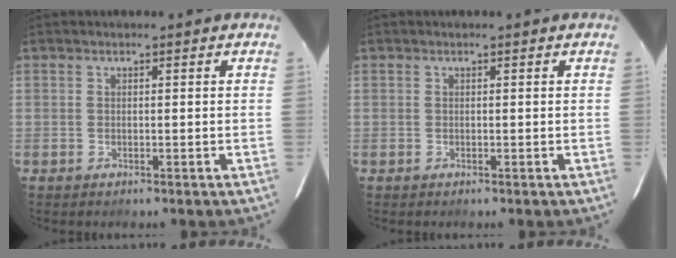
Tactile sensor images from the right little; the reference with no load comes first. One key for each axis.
{"total": 0.0}